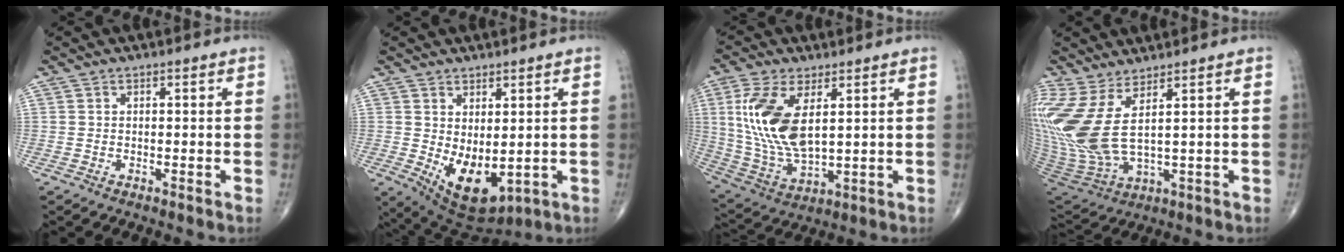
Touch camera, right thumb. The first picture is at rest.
{"total": 10.0, "force": [-0.6, 5.3, 8.5], "torque": [-0.124, -0.017, 0.018]}
{"total": 15.5, "force": [3.8, 7.3, 13.2], "torque": [-0.279, -0.016, 0.087]}
{"total": 13.0, "force": [4.1, 3.9, 11.7], "torque": [-0.289, -0.033, 0.102]}